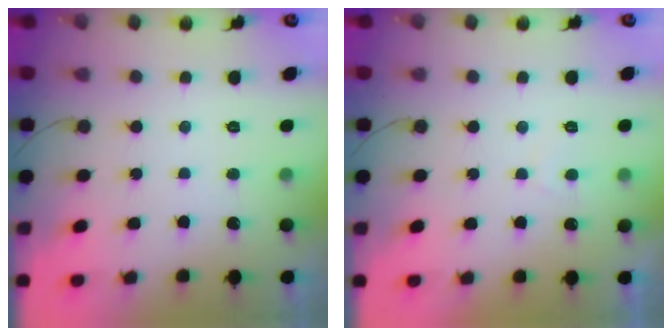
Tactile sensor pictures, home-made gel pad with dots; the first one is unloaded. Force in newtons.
{"total": 0.8, "press": 0.6, "slide": 0.5}